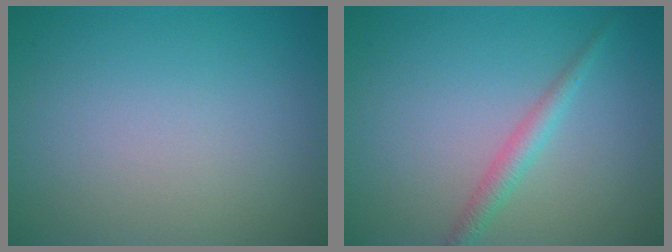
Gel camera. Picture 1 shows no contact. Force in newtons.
{"total": 1.9, "press": 1.9, "slide": 0.0}